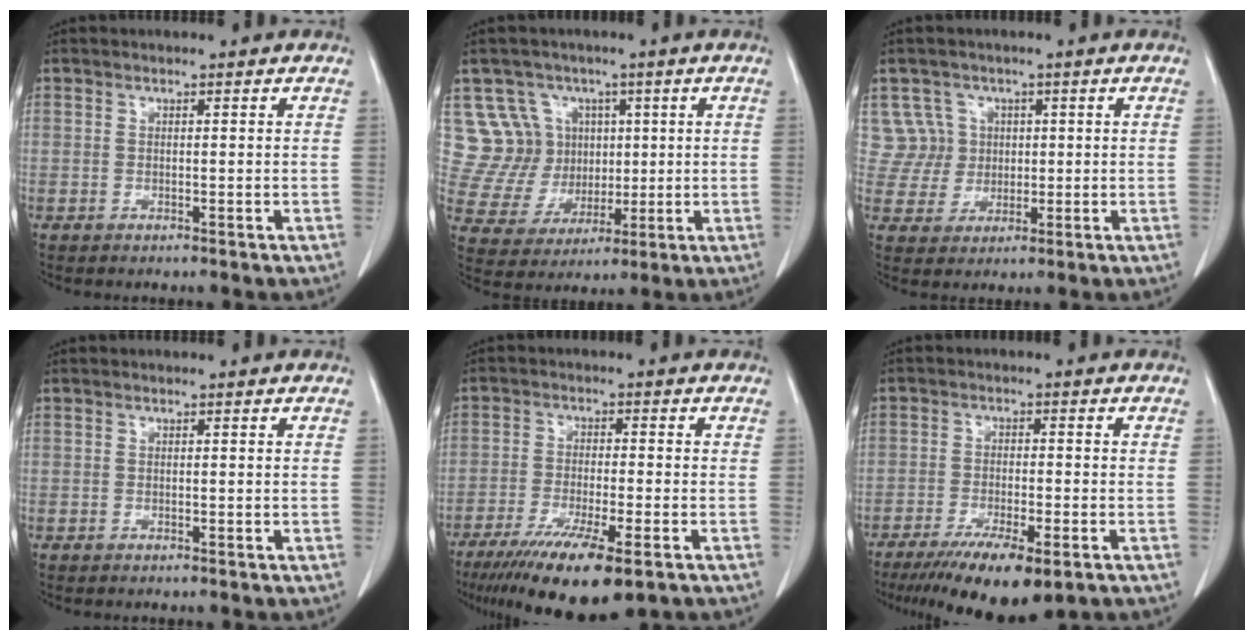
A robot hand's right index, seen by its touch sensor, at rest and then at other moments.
{"total": 10.4, "force": [3.8, 9.6, 1.5], "torque": [-0.039, 0.043, 0.084]}
{"total": 5.6, "force": [1.8, 5.3, -0.3], "torque": [0.018, 0.014, 0.040]}
{"total": 0.0}
{"total": 13.1, "force": [-8.3, 1.8, 9.9], "torque": [-0.164, -0.034, -0.132]}
{"total": 11.3, "force": [-7.3, 2.2, 8.2], "torque": [-0.130, -0.024, -0.113]}